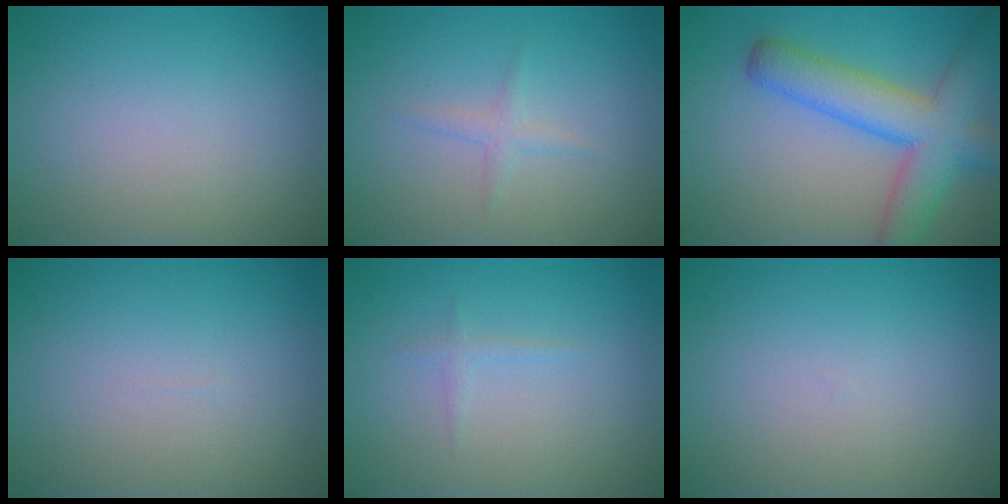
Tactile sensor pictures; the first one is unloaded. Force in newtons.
{"total": 1.1, "press": 1.1, "slide": 0.0}
{"total": 7.5, "press": 7.5, "slide": 0.3}
{"total": 0.0}
{"total": 0.7, "press": 0.7, "slide": 0.0}
{"total": 0.0}